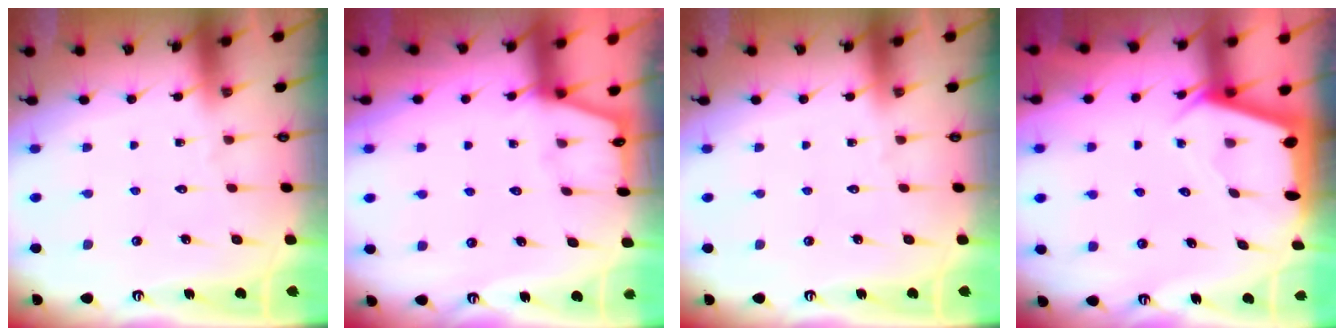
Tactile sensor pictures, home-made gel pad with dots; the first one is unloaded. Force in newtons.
{"total": 2.1, "press": 2.1, "slide": 0.3}
{"total": 0.0}
{"total": 2.4, "press": 2.4, "slide": 0.3}